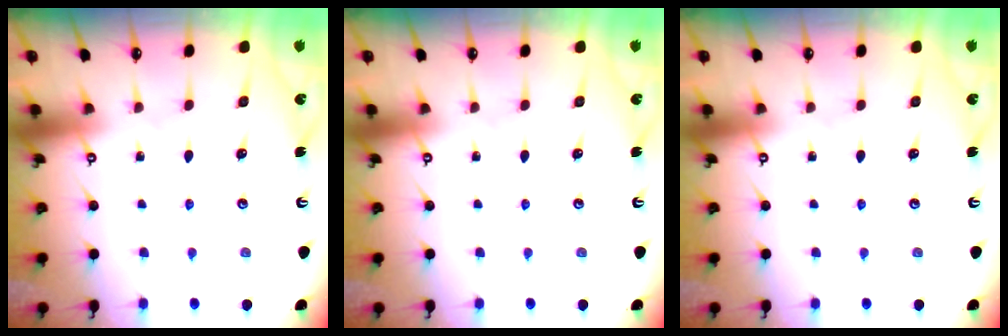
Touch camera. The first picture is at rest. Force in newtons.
{"total": 0.0}
{"total": 0.0}